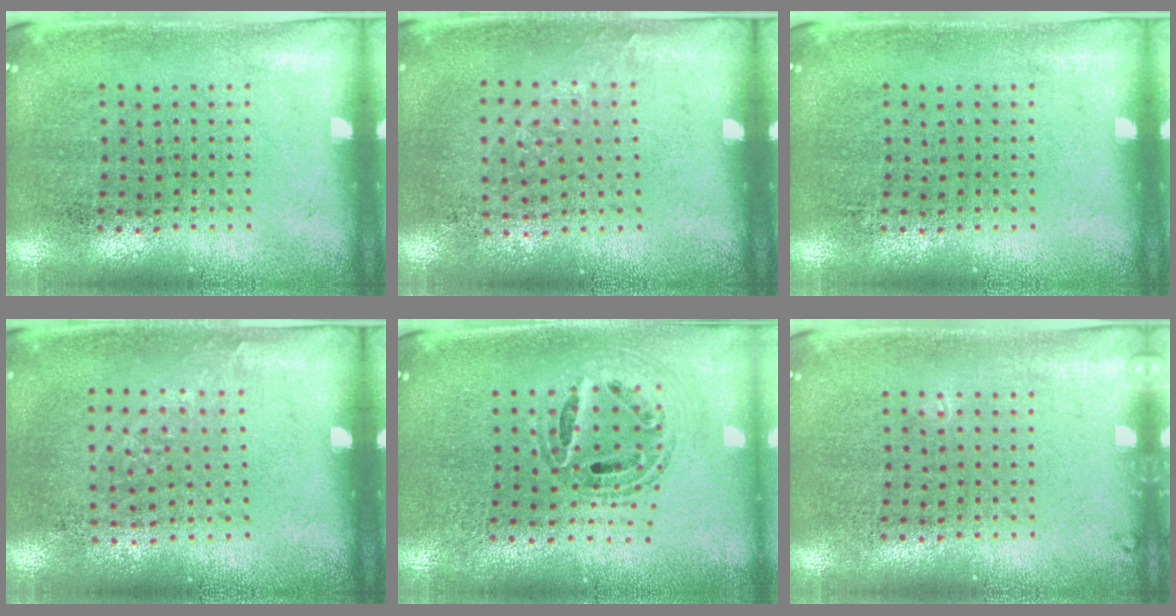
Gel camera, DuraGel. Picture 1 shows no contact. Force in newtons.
{"total": 0.9, "press": 0.7, "slide": 0.5}
{"total": 0.0}
{"total": 0.9, "press": 0.7, "slide": 0.5}
{"total": 0.9, "press": 0.9, "slide": 0.1}
{"total": 0.7, "press": 0.7, "slide": 0.2}